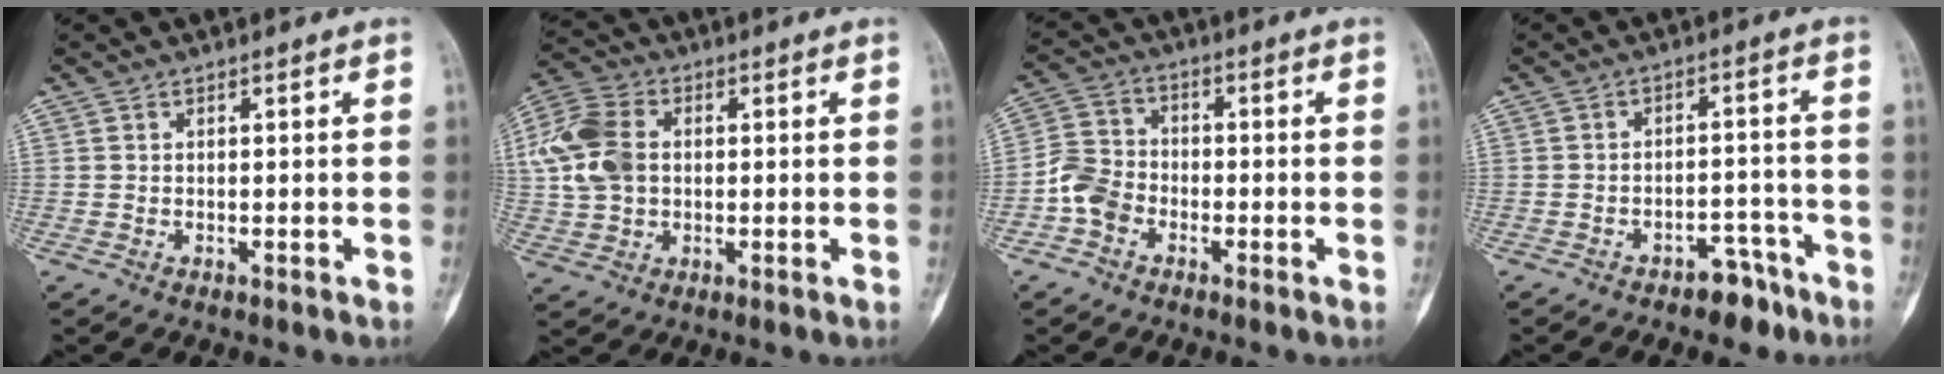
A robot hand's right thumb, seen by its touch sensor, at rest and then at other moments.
{"total": 12.5, "force": [1.4, 9.4, 8.1], "torque": [-0.171, 0.016, 0.024]}
{"total": 6.3, "force": [-2.6, 5.2, 2.4], "torque": [-0.037, 0.023, -0.059]}
{"total": 6.0, "force": [-4.3, 3.2, 2.8], "torque": [-0.014, 0.044, -0.058]}